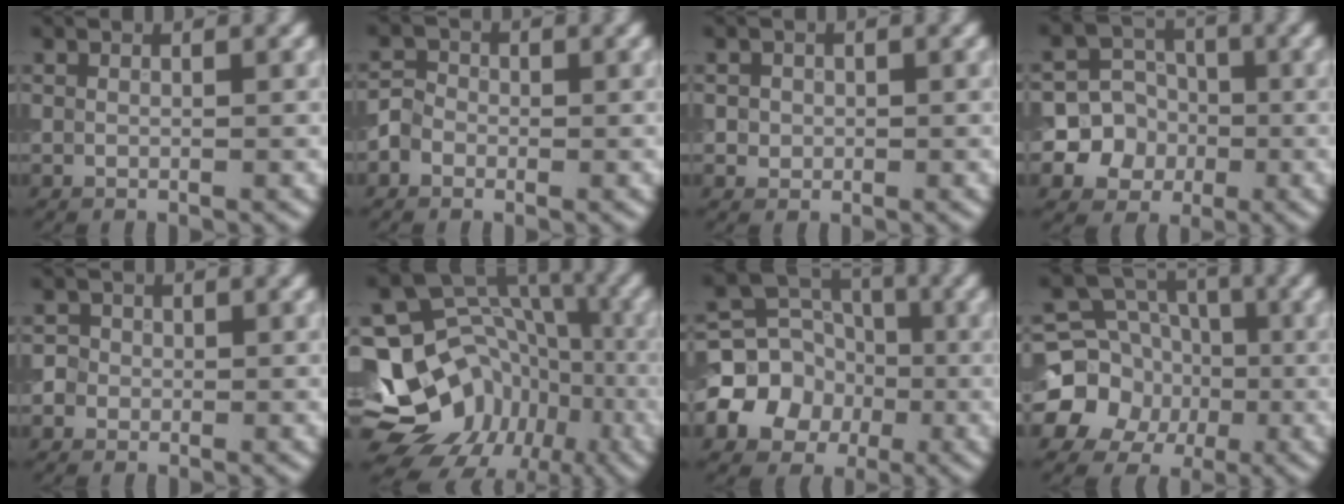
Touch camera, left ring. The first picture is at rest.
{"total": 2.2, "force": [-0.8, 1.9, 0.8], "torque": [0.000, 0.008, -0.022]}
{"total": 1.3, "force": [0.1, 1.2, 0.3], "torque": [0.005, -0.002, 0.003]}
{"total": 8.2, "force": [-1.7, 7.9, 1.5], "torque": [-0.025, 0.012, -0.052]}
{"total": 2.3, "force": [0.0, 2.2, 0.7], "torque": [0.009, 0.015, -0.016]}
{"total": 16.1, "force": [-6.8, 12.7, 7.2], "torque": [-0.118, 0.000, -0.096]}
{"total": 6.5, "force": [-1.7, 5.7, 2.7], "torque": [-0.029, 0.006, -0.051]}
{"total": 10.0, "force": [-1.8, 9.1, 3.7], "torque": [-0.062, 0.004, -0.060]}